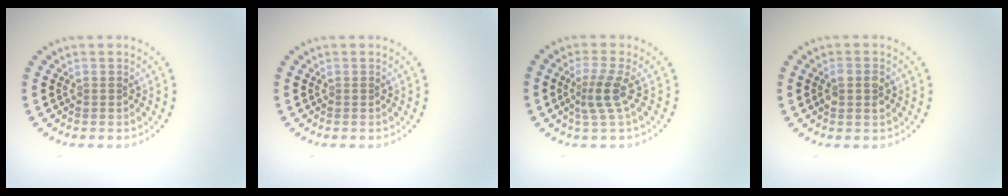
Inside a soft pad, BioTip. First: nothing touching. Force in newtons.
{"total": 0.0}
{"total": 2.5, "press": 1.7, "slide": 1.8}
{"total": 1.7, "press": 1.7, "slide": 0.2}